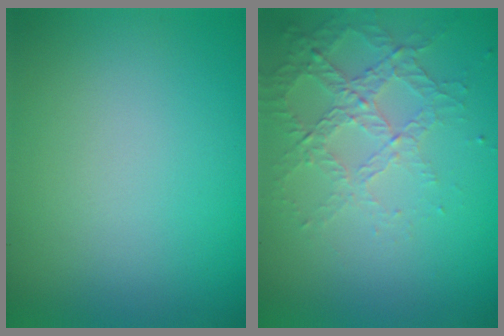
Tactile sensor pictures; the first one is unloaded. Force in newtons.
{"total": 4.2, "press": 2.9, "slide": 3.1}